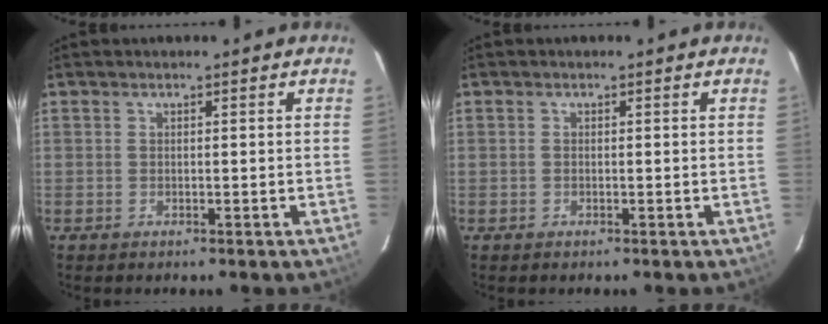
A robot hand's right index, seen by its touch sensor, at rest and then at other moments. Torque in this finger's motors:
{"motor_torque": [0.08, 0.05, -0.02, 0.00]}